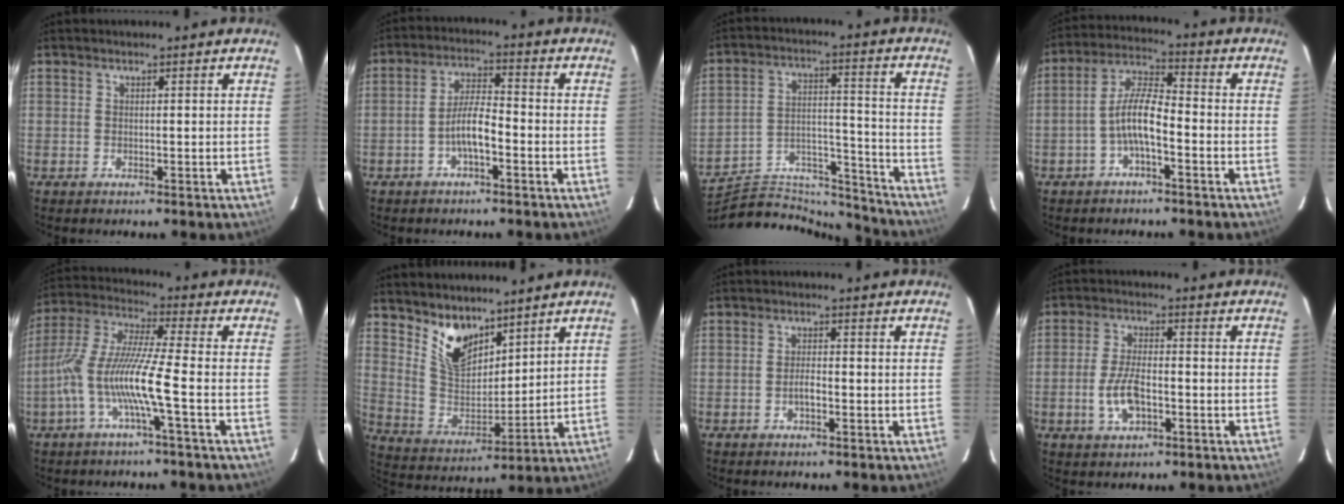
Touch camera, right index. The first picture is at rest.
{"total": 5.5, "force": [-2.5, 1.3, 4.7], "torque": [-0.095, 0.009, -0.044]}
{"total": 22.3, "force": [-19.8, 7.9, 6.4], "torque": [-0.128, 0.041, -0.278]}
{"total": 7.1, "force": [-2.7, 1.8, 6.3], "torque": [-0.133, 0.014, -0.051]}
{"total": 12.2, "force": [-4.3, -0.3, 11.4], "torque": [-0.231, 0.001, -0.088]}
{"total": 10.7, "force": [7.6, 5.3, 5.2], "torque": [-0.101, 0.000, 0.155]}
{"total": 2.0, "force": [-0.9, 0.7, 1.6], "torque": [-0.032, 0.001, -0.016]}
{"total": 7.2, "force": [-2.2, 3.3, 6.0], "torque": [-0.127, -0.001, -0.039]}